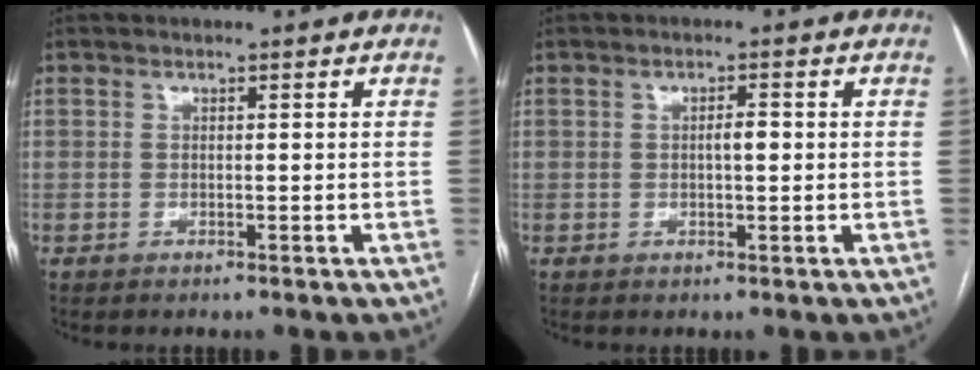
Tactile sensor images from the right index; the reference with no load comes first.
{"total": 2.0, "force": [0.1, 0.6, 1.9], "torque": [-0.031, 0.003, 0.002]}